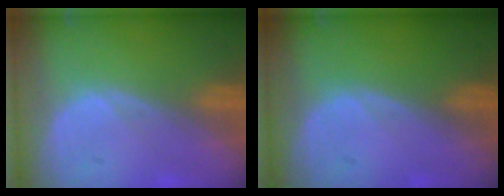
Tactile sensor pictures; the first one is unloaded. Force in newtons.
{"total": 0.0}